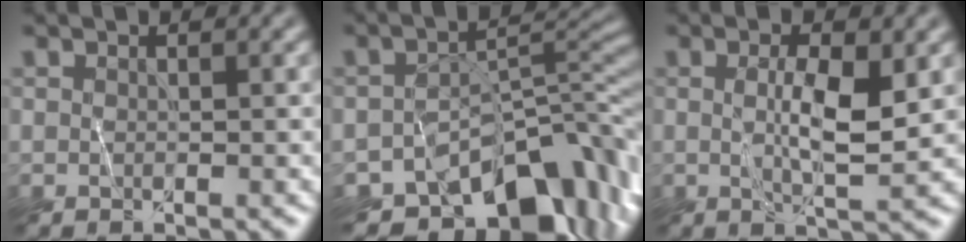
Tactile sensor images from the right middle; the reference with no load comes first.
{"total": 11.9, "force": [-8.1, 6.2, 6.2], "torque": [-0.076, -0.001, -0.117]}
{"total": 4.1, "force": [0.6, 0.8, 4.0], "torque": [-0.072, 0.002, 0.013]}